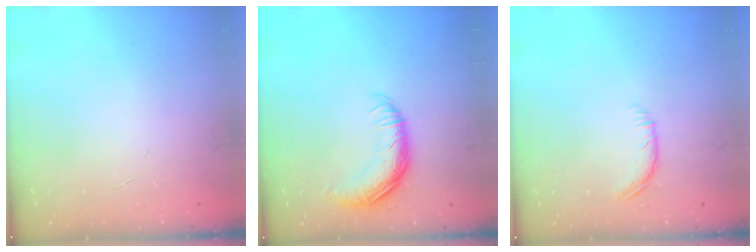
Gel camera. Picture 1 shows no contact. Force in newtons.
{"total": 13.9, "press": 13.9, "slide": 0.4}
{"total": 8.8, "press": 8.6, "slide": 1.8}